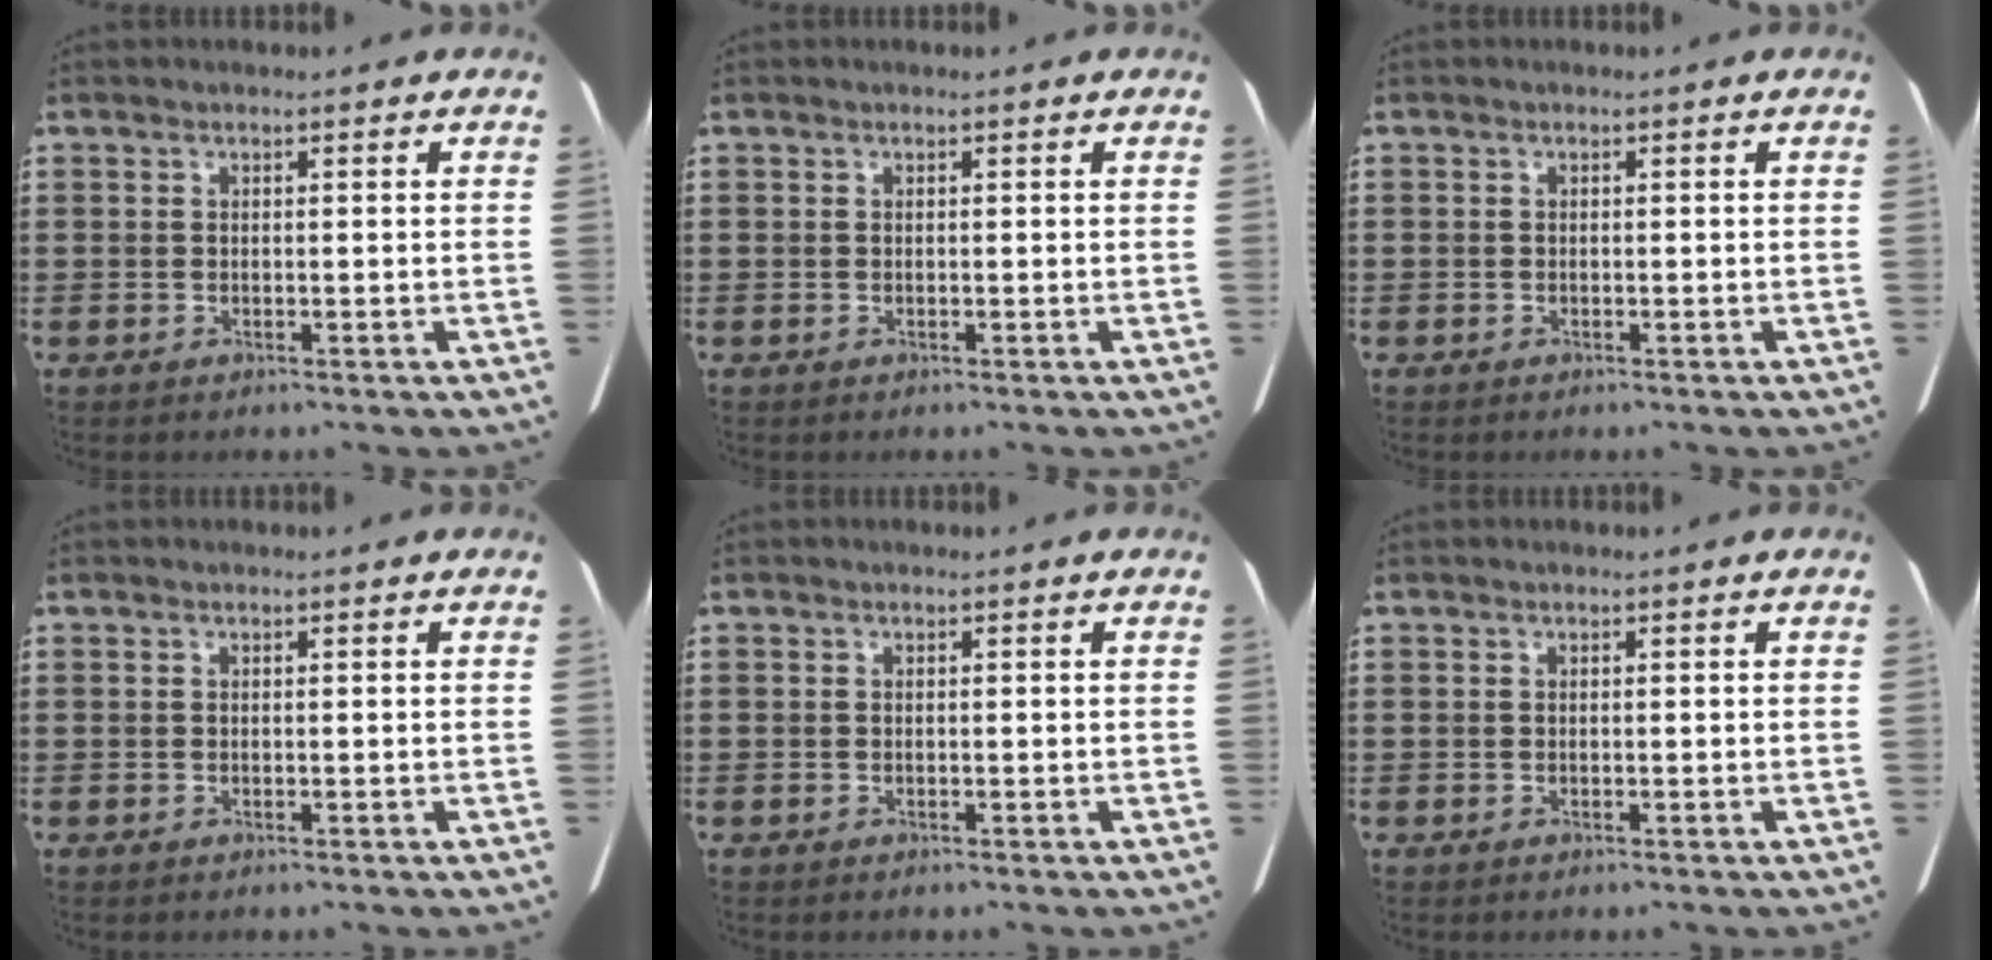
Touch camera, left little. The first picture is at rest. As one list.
[{"total": 0.0}, {"total": 0.0}, {"total": 0.0}, {"total": 0.0}, {"total": 0.0}]